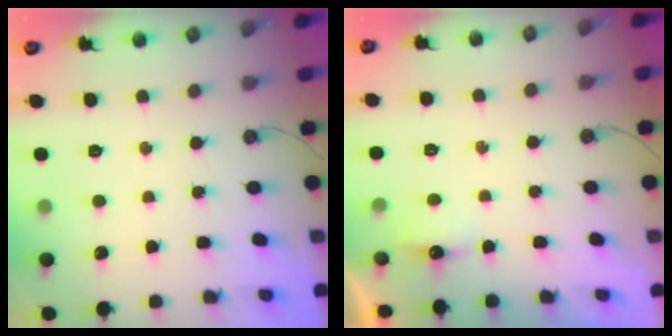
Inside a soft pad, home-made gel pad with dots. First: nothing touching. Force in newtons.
{"total": 3.8, "press": 3.7, "slide": 0.7}